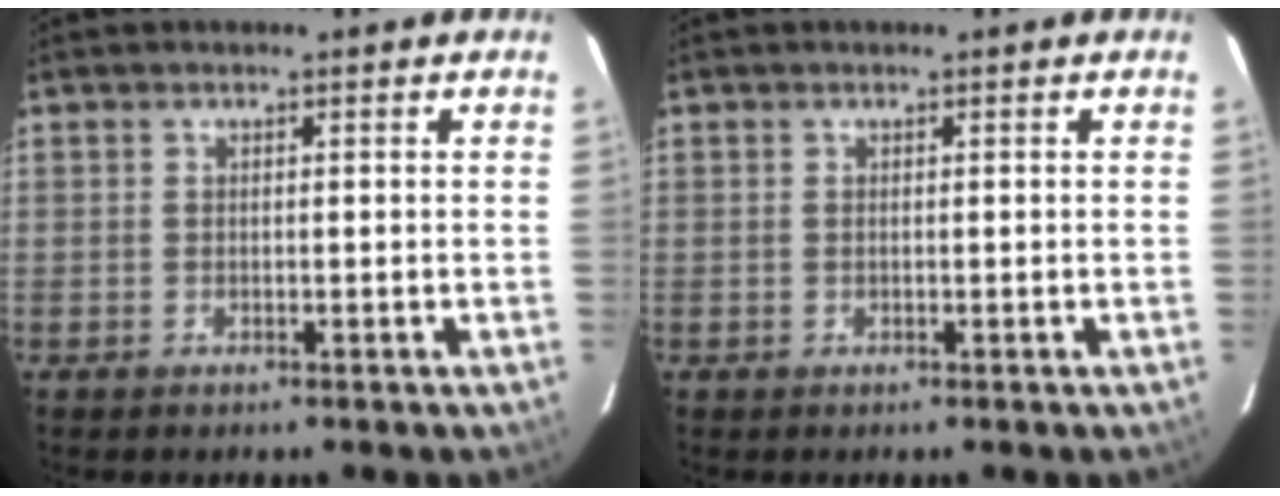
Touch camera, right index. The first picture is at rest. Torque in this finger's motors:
{"motor_torque": [0.00, 0.00, 0.02, 0.00]}